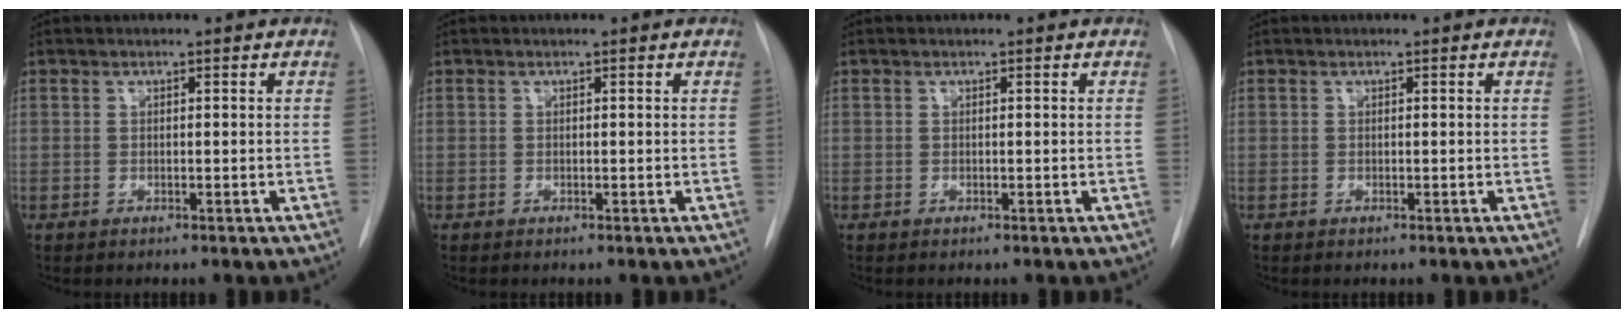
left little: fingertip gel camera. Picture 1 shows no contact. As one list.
[{"total": 0.0}, {"total": 0.0}, {"total": 0.0}]